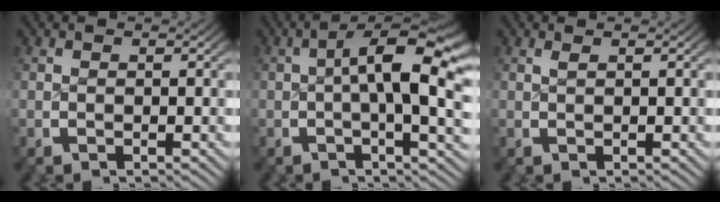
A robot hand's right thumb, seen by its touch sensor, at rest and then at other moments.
{"total": 9.8, "force": [1.2, 3.6, 9.0], "torque": [-0.105, 0.007, 0.007]}
{"total": 0.5, "force": [0.3, -0.1, 0.3], "torque": [-0.007, -0.002, 0.010]}